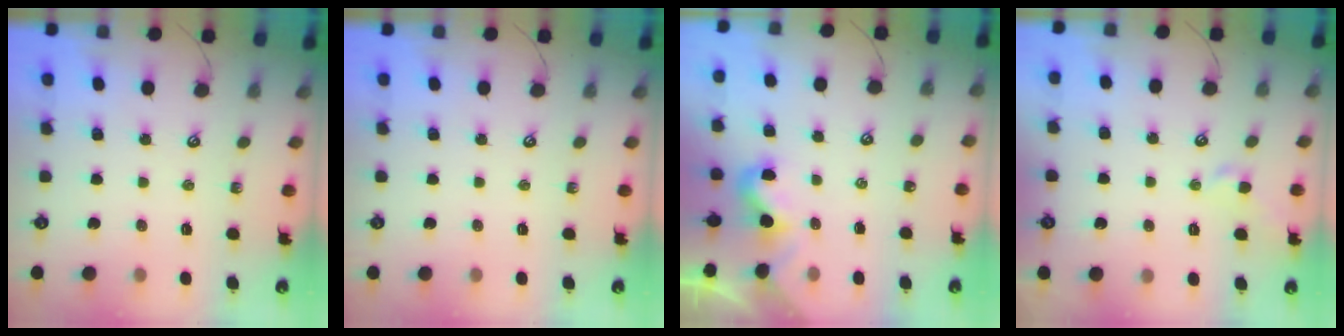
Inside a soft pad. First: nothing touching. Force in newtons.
{"total": 0.0}
{"total": 2.2, "press": 2.2, "slide": 0.4}
{"total": 1.2, "press": 1.2, "slide": 0.1}